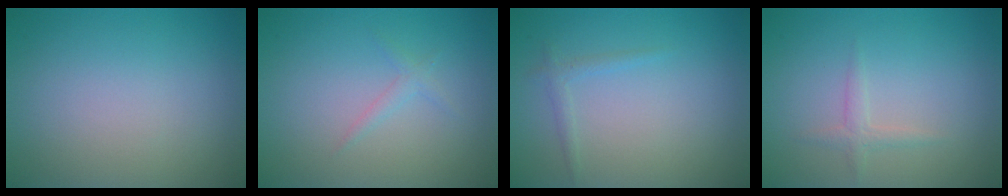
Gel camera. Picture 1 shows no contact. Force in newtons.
{"total": 1.0, "press": 1.0, "slide": 0.0}
{"total": 0.9, "press": 0.9, "slide": 0.1}
{"total": 1.1, "press": 1.1, "slide": 0.1}